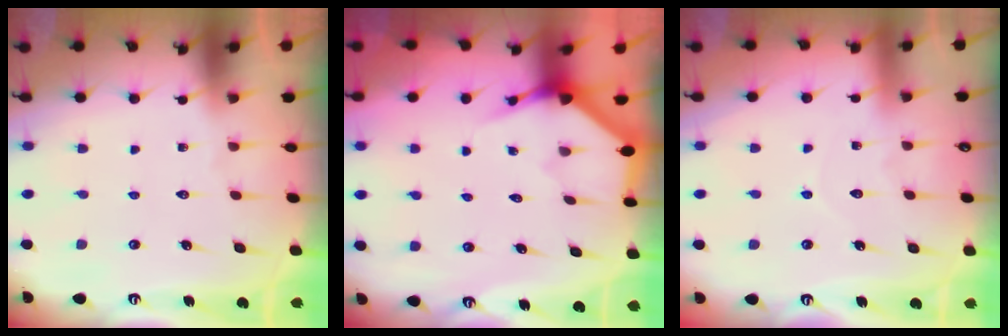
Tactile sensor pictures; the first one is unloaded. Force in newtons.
{"total": 3.6, "press": 3.6, "slide": 0.2}
{"total": 2.8, "press": 2.8, "slide": 0.3}